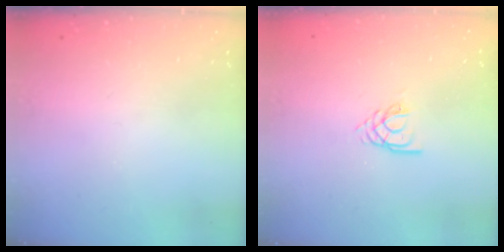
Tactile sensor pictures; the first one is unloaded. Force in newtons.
{"total": 2.6, "press": 2.6, "slide": 0.3}